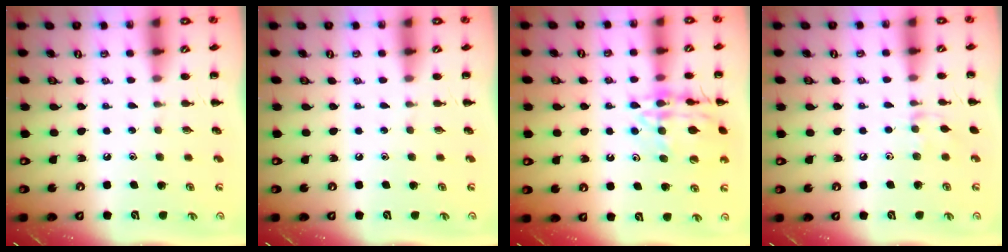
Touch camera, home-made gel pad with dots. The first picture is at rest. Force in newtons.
{"total": 0.0}
{"total": 15.7, "press": 15.6, "slide": 1.6}
{"total": 4.4, "press": 4.3, "slide": 1.0}